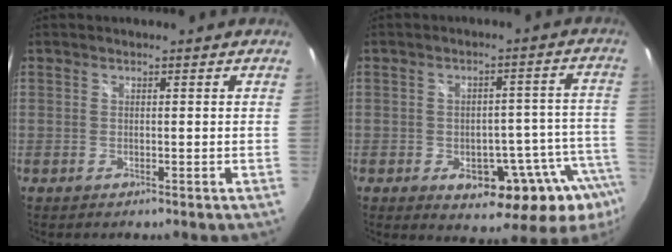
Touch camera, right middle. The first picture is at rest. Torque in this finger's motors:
{"motor_torque": [1.34, -0.79, 0.37, 0.09]}